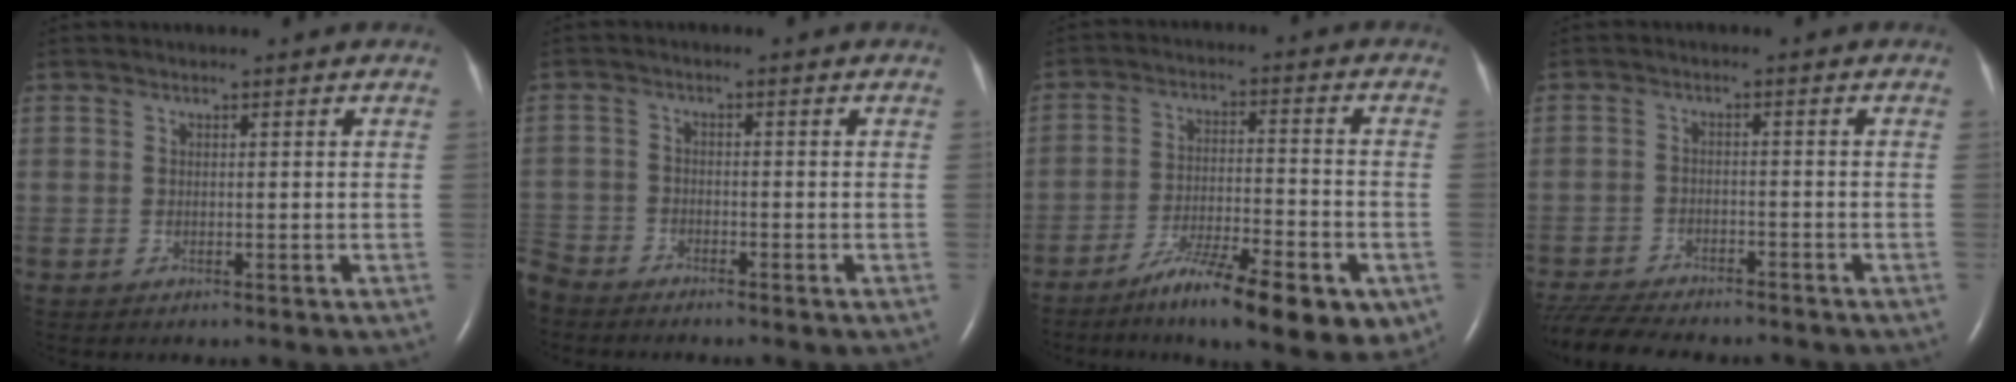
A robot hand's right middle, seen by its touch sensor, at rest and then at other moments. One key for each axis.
{"total": 4.5, "fx": -4.4, "fy": 1.1, "fz": 0.3, "tx": 0.003, "ty": -0.011, "tz": -0.088}
{"total": 15.3, "fx": -9.3, "fy": 3.4, "fz": 11.7, "tx": -0.153, "ty": -0.011, "tz": -0.144}
{"total": 13.0, "fx": -11.5, "fy": 2.8, "fz": 5.4, "tx": -0.114, "ty": -0.014, "tz": -0.173}